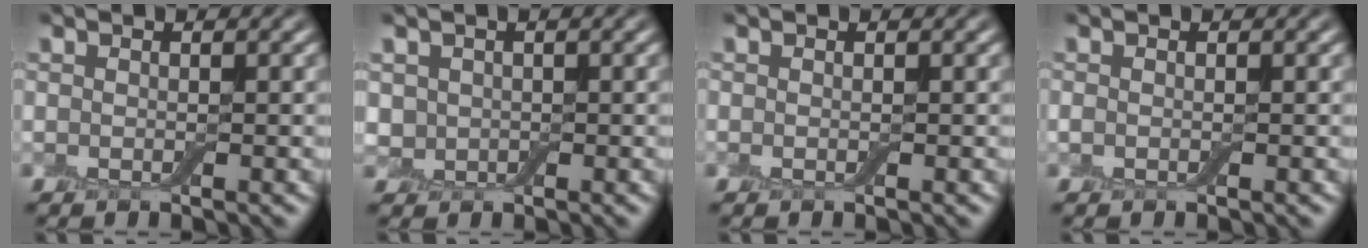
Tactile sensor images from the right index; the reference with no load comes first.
{"total": 1.8, "force": [0.2, 1.6, 0.7], "torque": [-0.014, -0.004, 0.001]}
{"total": 0.0}
{"total": 0.0}